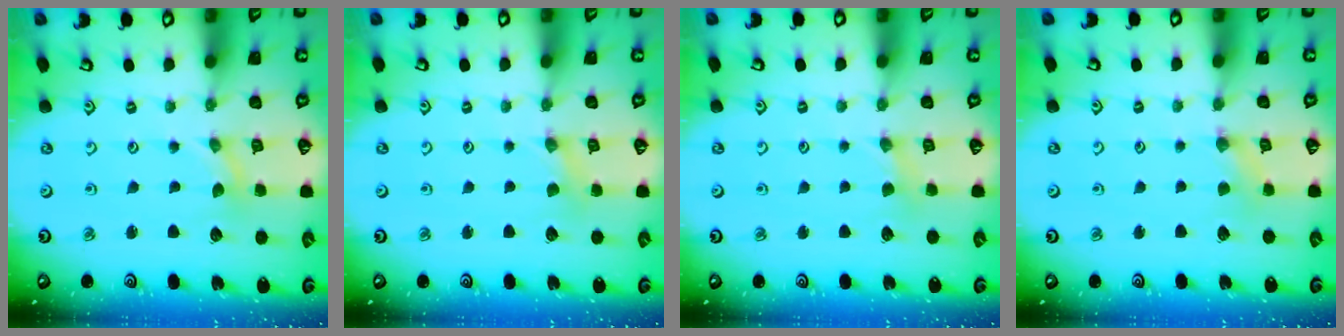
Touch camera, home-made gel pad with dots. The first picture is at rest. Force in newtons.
{"total": 1.0, "press": 1.0, "slide": 0.2}
{"total": 1.9, "press": 1.8, "slide": 0.4}
{"total": 2.0, "press": 2.0, "slide": 0.3}